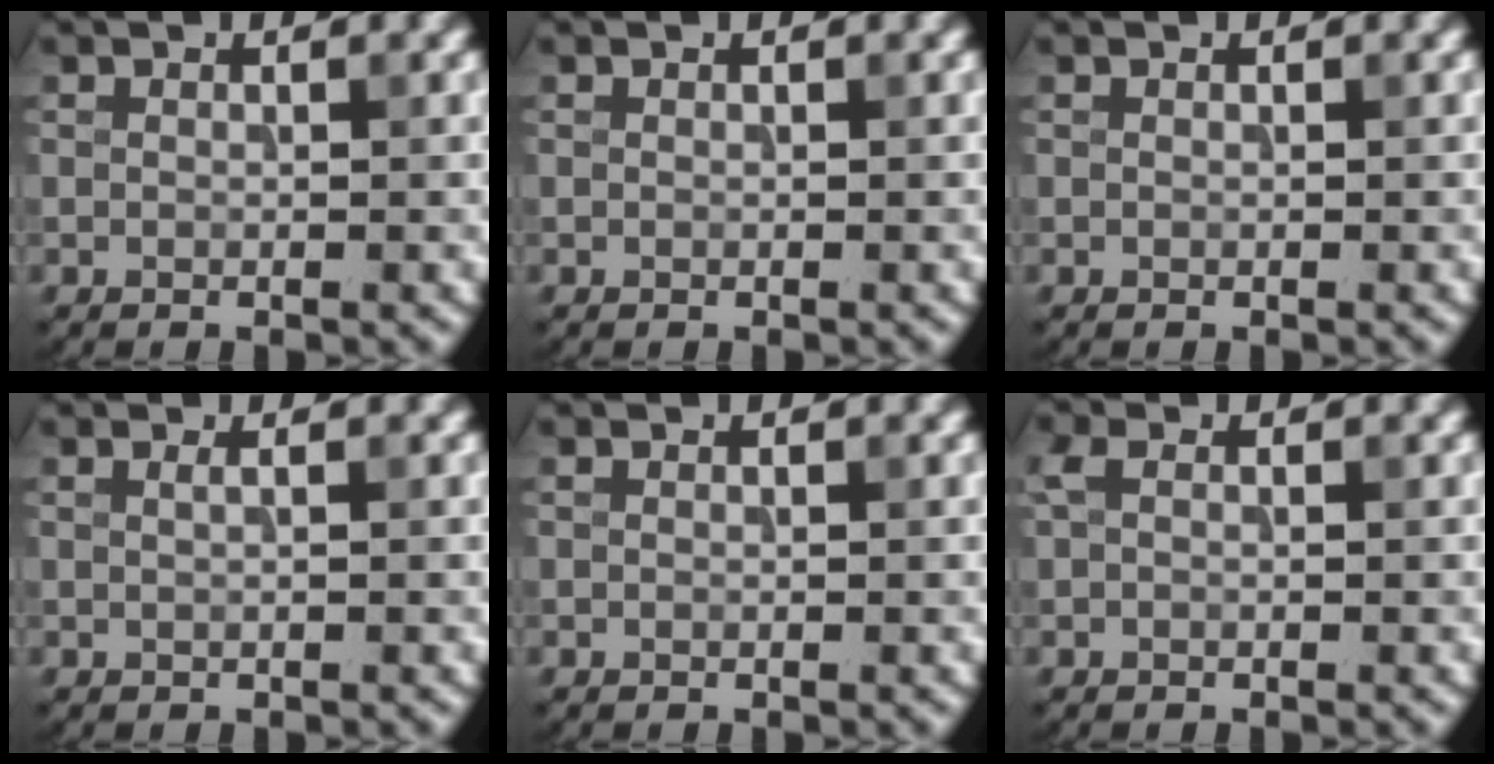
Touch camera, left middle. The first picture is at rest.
{"total": 0.0}
{"total": 0.0}
{"total": 0.9, "force": [0.4, 0.4, 0.7], "torque": [-0.007, -0.003, 0.001]}
{"total": 0.0}
{"total": 1.3, "force": [0.3, 0.8, 1.0], "torque": [-0.022, 0.005, -0.001]}